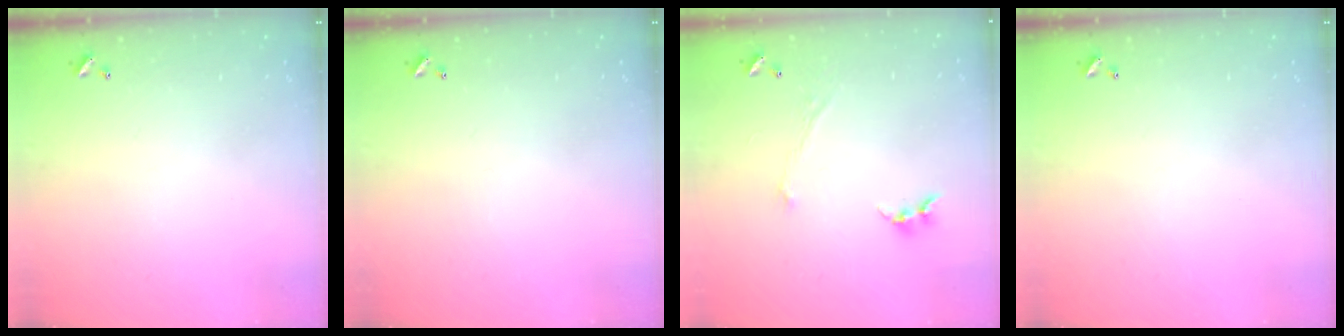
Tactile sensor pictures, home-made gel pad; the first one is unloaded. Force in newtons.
{"total": 0.0}
{"total": 1.1, "press": 1.0, "slide": 0.6}
{"total": 0.0}